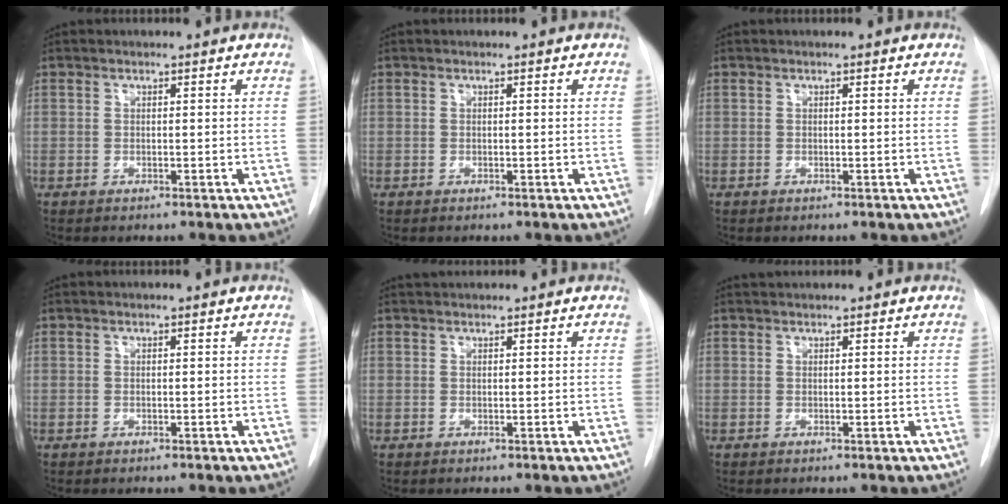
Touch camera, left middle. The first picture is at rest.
{"total": 0.0}
{"total": 0.0}
{"total": 0.0}
{"total": 1.8, "force": [1.7, 0.2, 0.5], "torque": [-0.010, 0.024, 0.032]}
{"total": 1.3, "force": [1.3, 0.0, 0.3], "torque": [-0.008, 0.019, 0.027]}